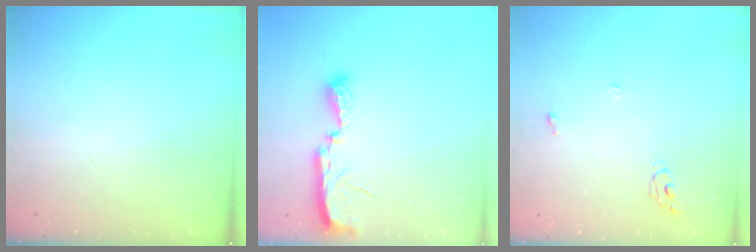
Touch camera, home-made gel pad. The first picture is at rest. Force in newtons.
{"total": 7.4, "press": 7.3, "slide": 0.6}
{"total": 4.4, "press": 4.4, "slide": 0.3}